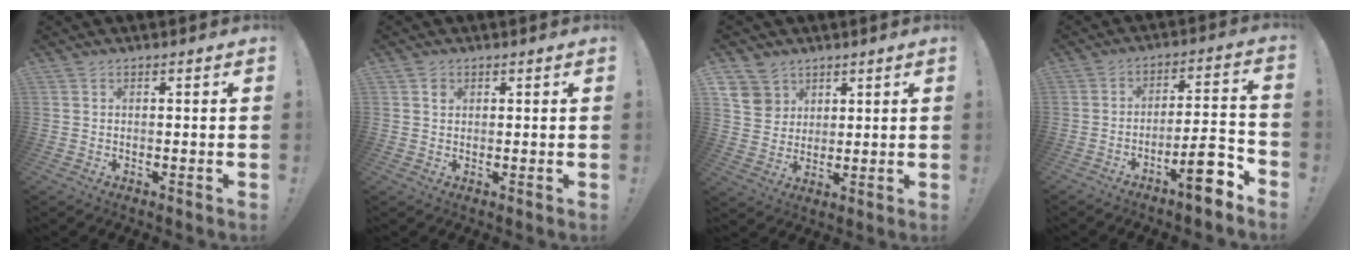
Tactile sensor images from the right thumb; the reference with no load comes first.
{"total": 1.3, "force": [0.5, 1.1, 0.3], "torque": [0.002, 0.001, 0.007]}
{"total": 7.8, "force": [4.6, 6.2, 1.2], "torque": [-0.016, -0.031, 0.095]}
{"total": 12.2, "force": [-7.4, 2.6, 9.3], "torque": [-0.119, 0.044, -0.118]}